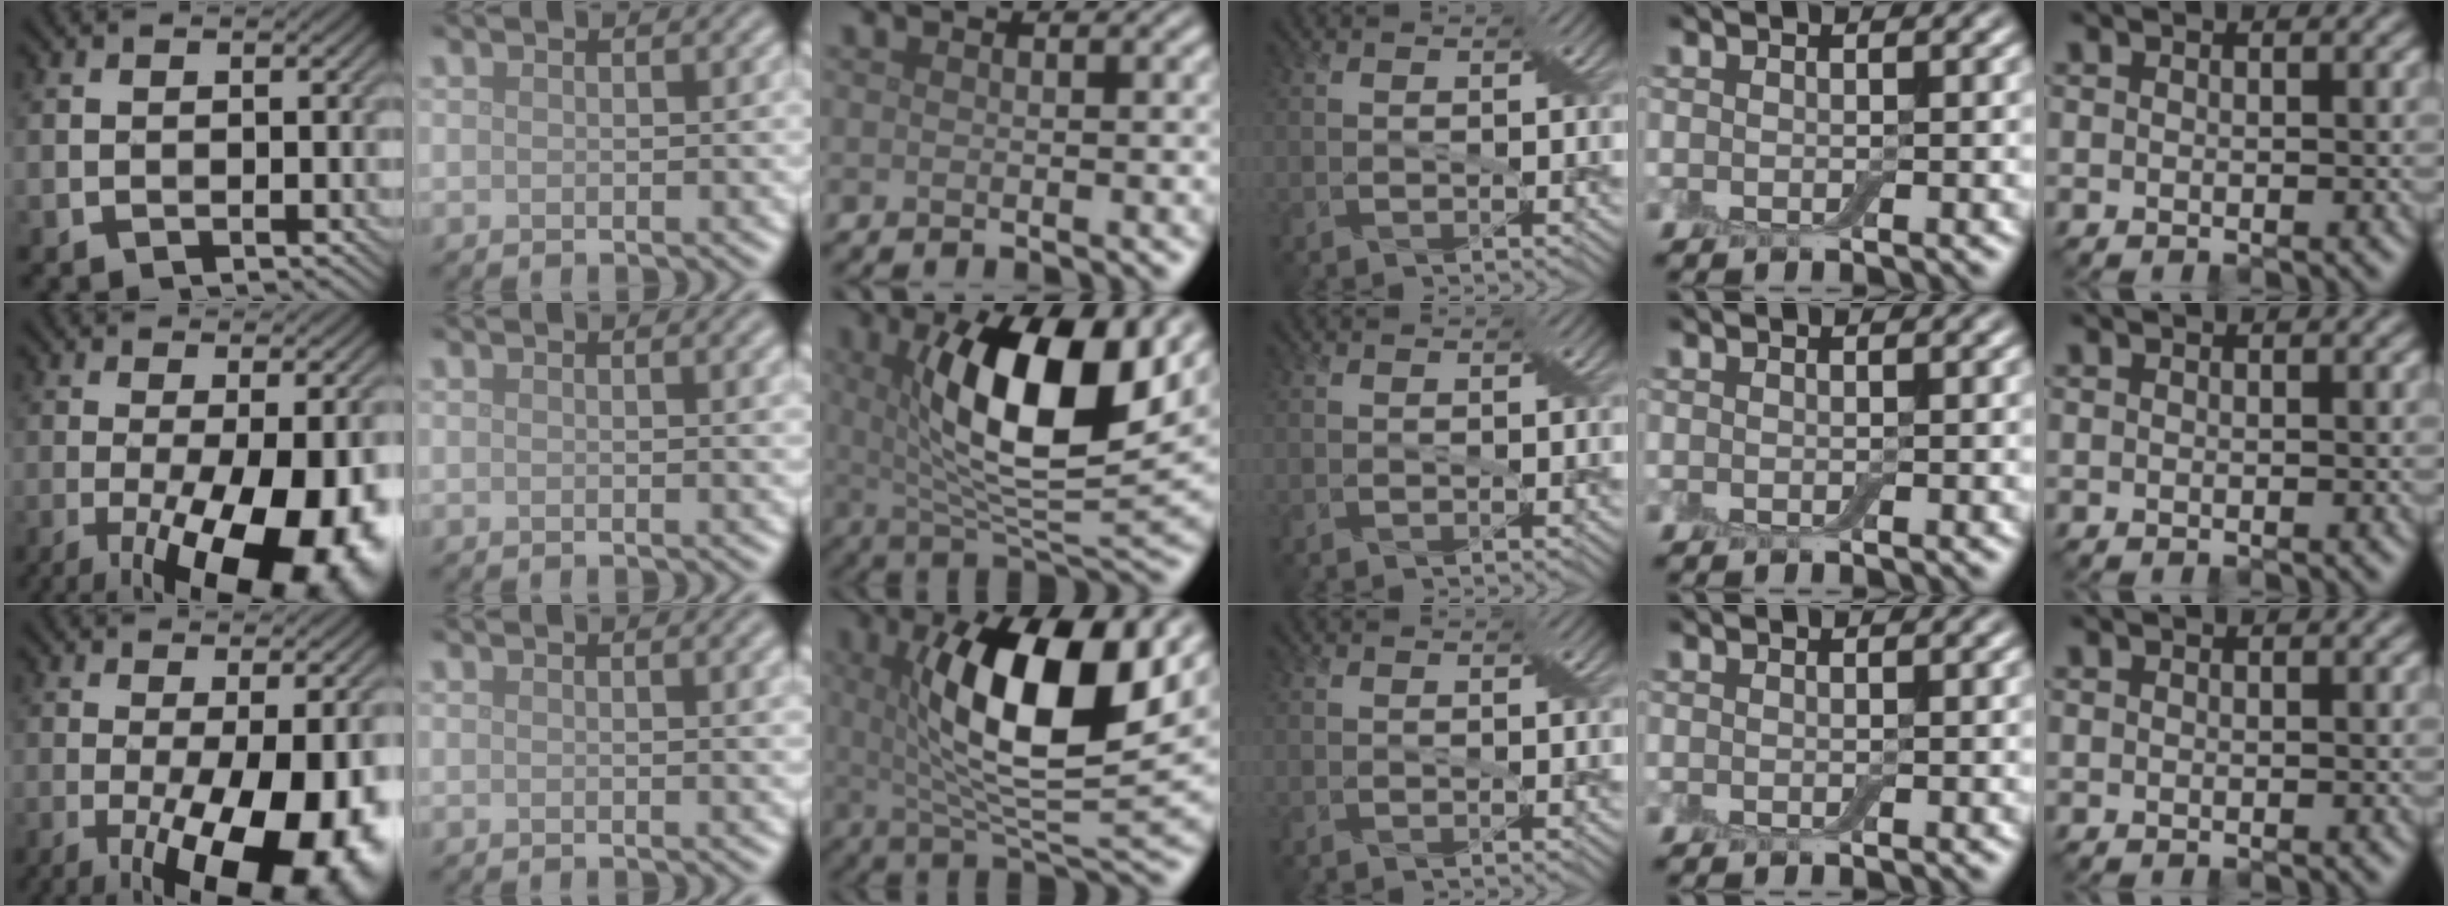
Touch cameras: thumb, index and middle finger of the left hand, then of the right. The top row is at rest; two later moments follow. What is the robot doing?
{"motion": "pour", "object": "bottle"}